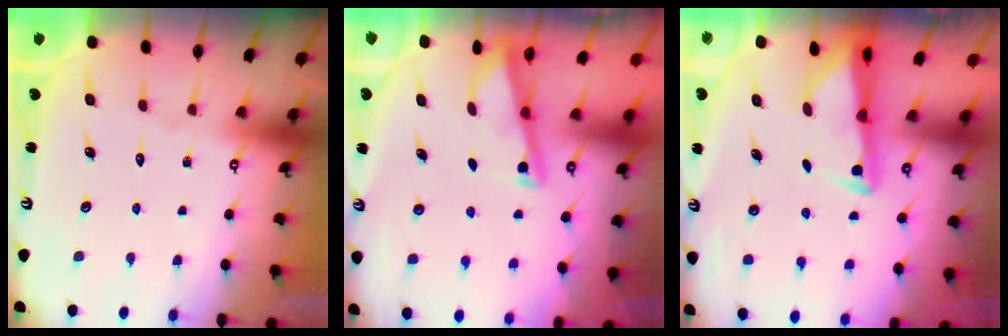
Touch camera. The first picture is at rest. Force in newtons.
{"total": 2.9, "press": 2.9, "slide": 0.3}
{"total": 3.0, "press": 2.9, "slide": 0.5}